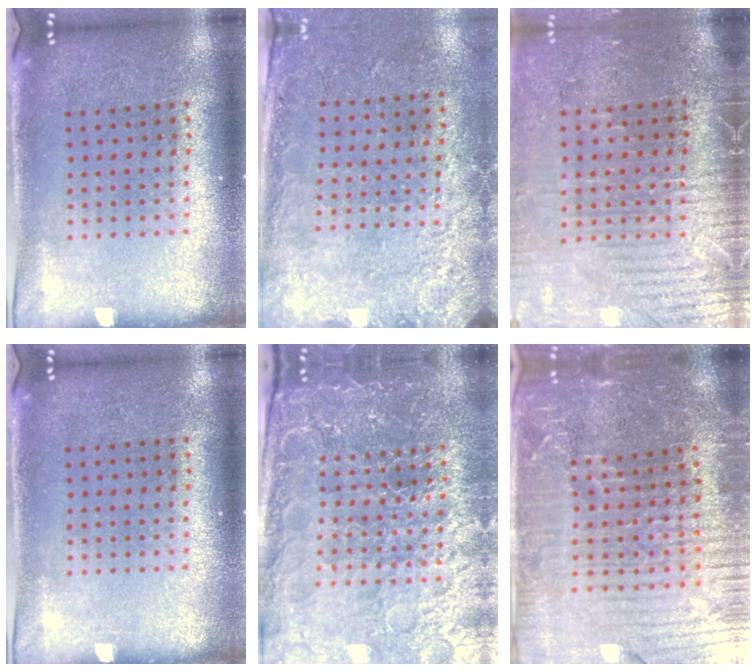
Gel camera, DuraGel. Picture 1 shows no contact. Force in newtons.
{"total": 2.7, "press": 1.9, "slide": 1.9}
{"total": 3.5, "press": 3.3, "slide": 1.3}
{"total": 0.0}
{"total": 5.2, "press": 4.8, "slide": 2.0}
{"total": 6.3, "press": 5.6, "slide": 2.9}